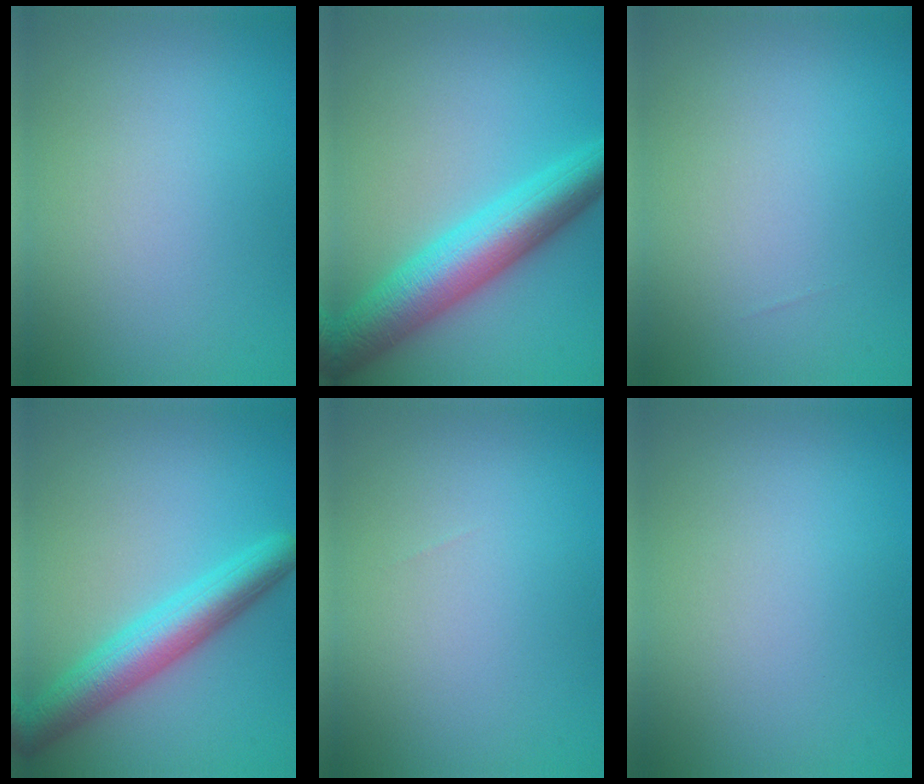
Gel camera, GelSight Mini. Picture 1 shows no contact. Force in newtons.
{"total": 8.1, "press": 8.1, "slide": 0.1}
{"total": 0.0}
{"total": 6.0, "press": 5.9, "slide": 0.3}
{"total": 0.0}
{"total": 0.0}